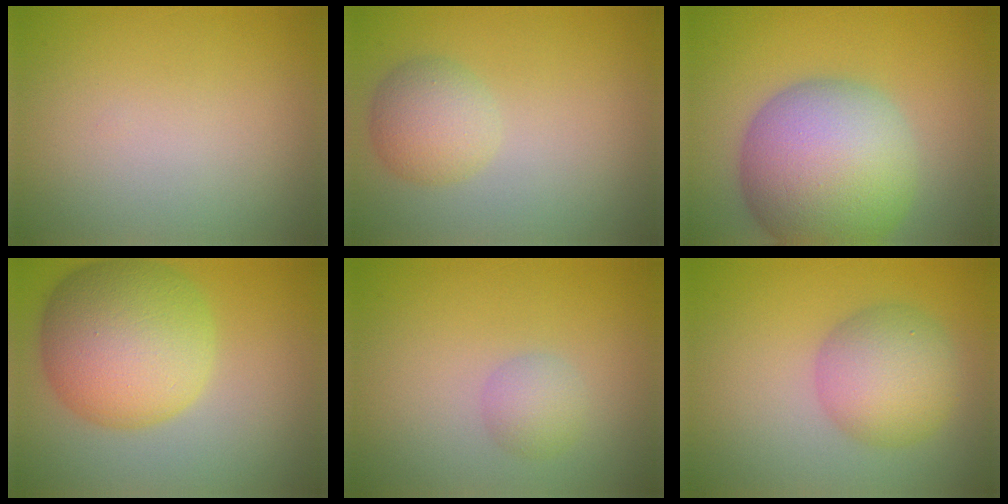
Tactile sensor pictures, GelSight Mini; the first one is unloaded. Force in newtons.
{"total": 3.1, "press": 3.1, "slide": 0.1}
{"total": 12.6, "press": 12.6, "slide": 0.5}
{"total": 10.4, "press": 10.4, "slide": 0.3}
{"total": 1.9, "press": 1.9, "slide": 0.0}
{"total": 5.6, "press": 5.6, "slide": 0.1}